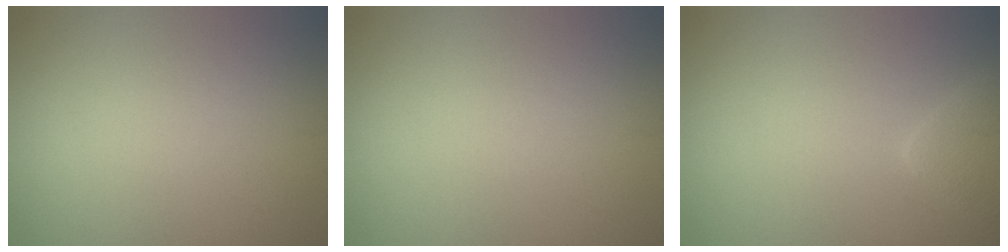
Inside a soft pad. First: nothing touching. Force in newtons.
{"total": 0.0}
{"total": 3.7, "press": 3.7, "slide": 0.3}